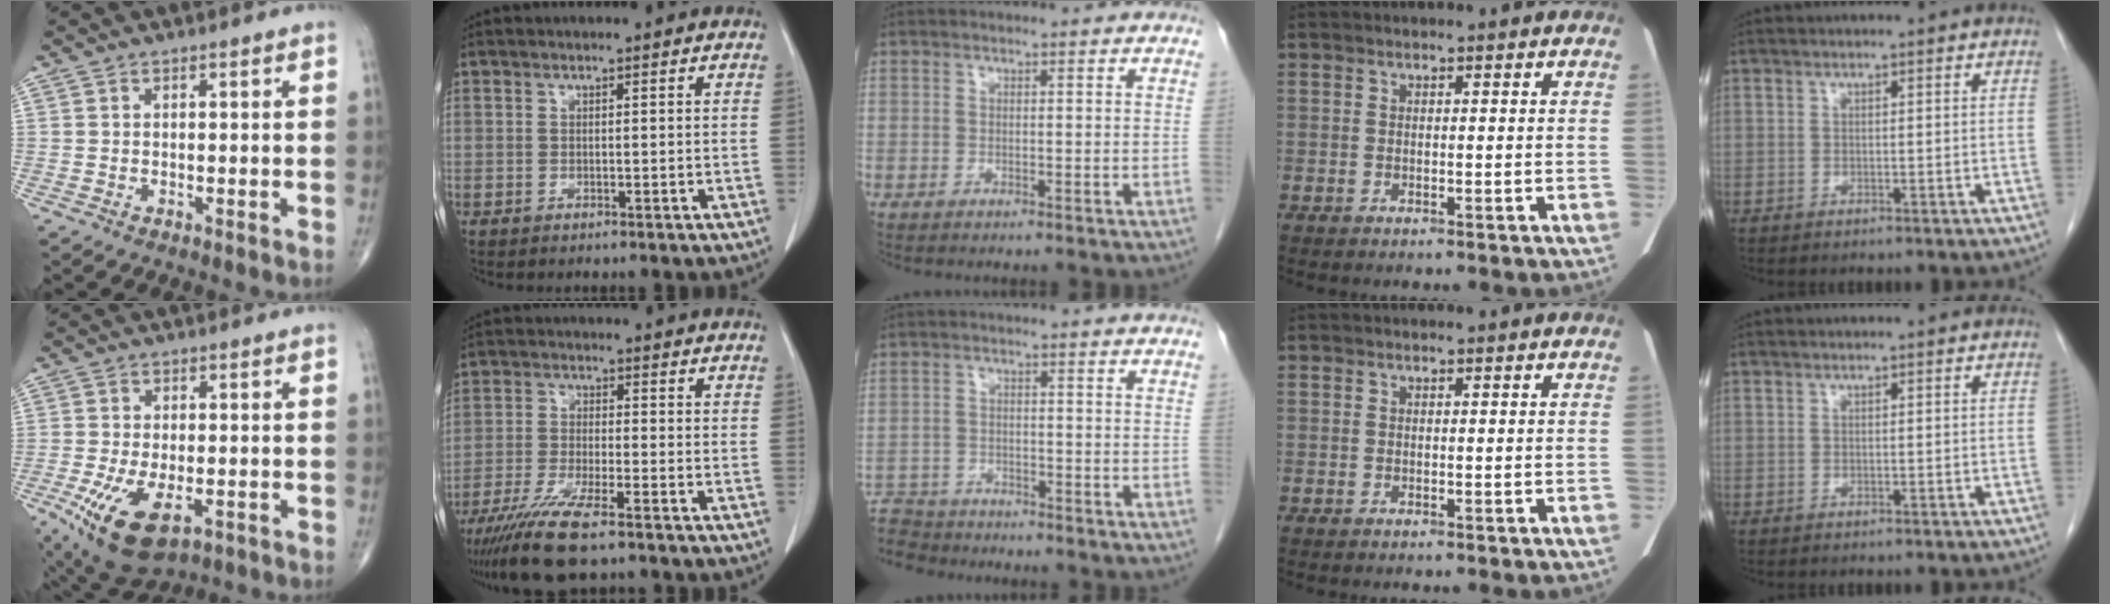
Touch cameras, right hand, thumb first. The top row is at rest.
{"thumb": {"total": 12.8, "force": [-5.3, 6.3, 9.7], "torque": [-0.186, -0.003, -0.078]}, "index": {"total": 10.2, "force": [-7.6, 0.9, 6.7], "torque": [-0.126, -0.029, -0.134]}, "middle": {"total": 7.6, "force": [-7.2, 2.3, 0.3], "torque": [-0.016, 0.002, -0.129]}}